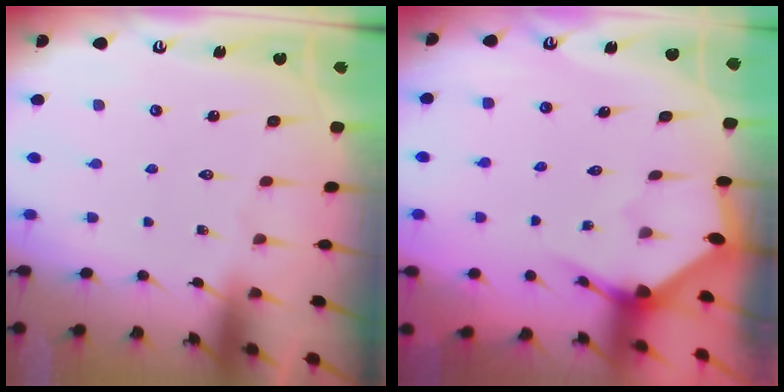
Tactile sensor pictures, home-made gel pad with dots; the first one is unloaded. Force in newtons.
{"total": 3.3, "press": 3.3, "slide": 0.3}